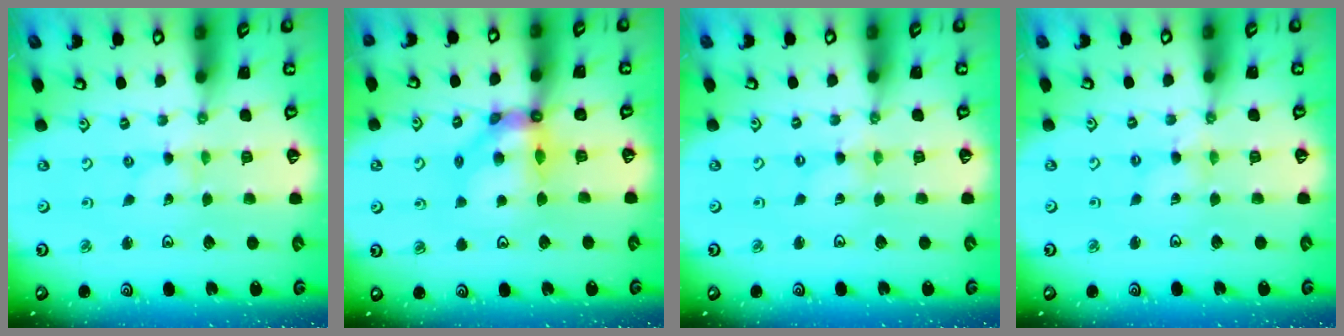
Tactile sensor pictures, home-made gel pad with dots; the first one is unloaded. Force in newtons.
{"total": 9.7, "press": 9.4, "slide": 2.5}
{"total": 0.7, "press": 0.7, "slide": 0.1}
{"total": 1.6, "press": 1.6, "slide": 0.3}